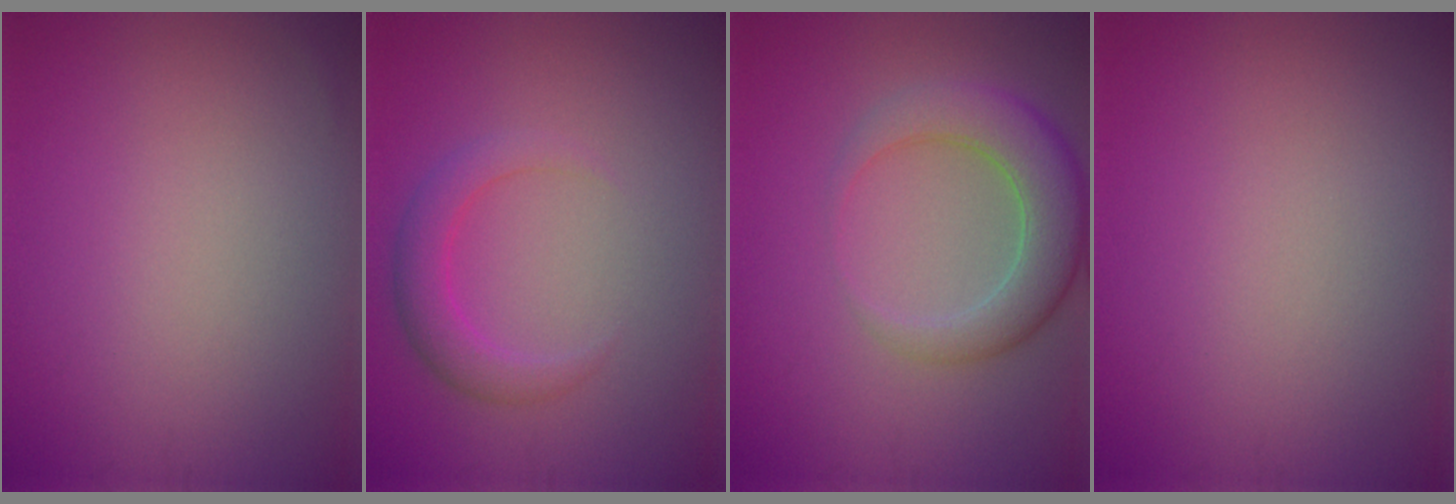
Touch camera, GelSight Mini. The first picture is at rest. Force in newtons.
{"total": 2.8, "press": 2.8, "slide": 0.2}
{"total": 5.3, "press": 5.3, "slide": 0.3}
{"total": 0.0}